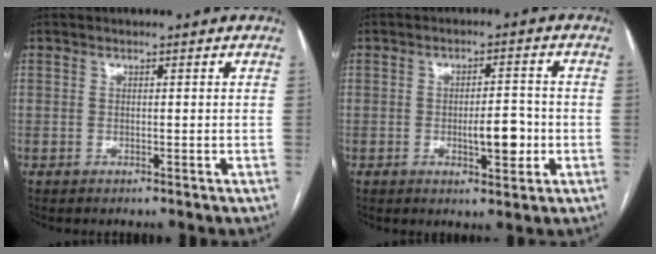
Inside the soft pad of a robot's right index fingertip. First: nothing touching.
{"total": 5.6, "force": [-1.3, 1.8, 5.2], "torque": [-0.077, 0.000, -0.015]}